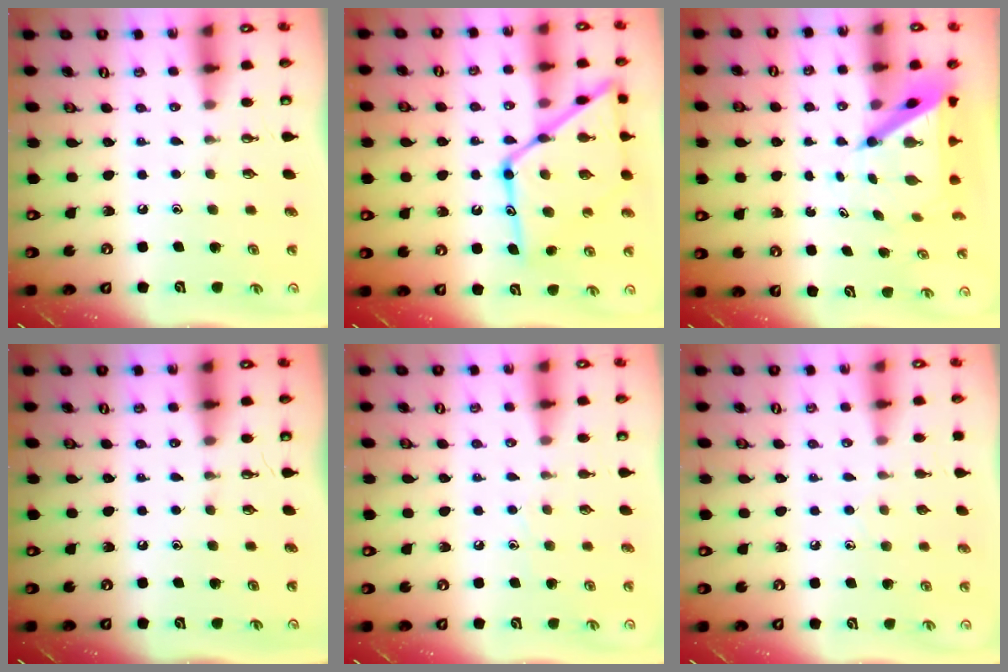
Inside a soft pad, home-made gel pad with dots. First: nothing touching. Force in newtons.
{"total": 21.3, "press": 21.2, "slide": 1.9}
{"total": 6.5, "press": 6.5, "slide": 0.6}
{"total": 0.0}
{"total": 4.6, "press": 4.6, "slide": 0.5}
{"total": 4.6, "press": 4.6, "slide": 0.5}